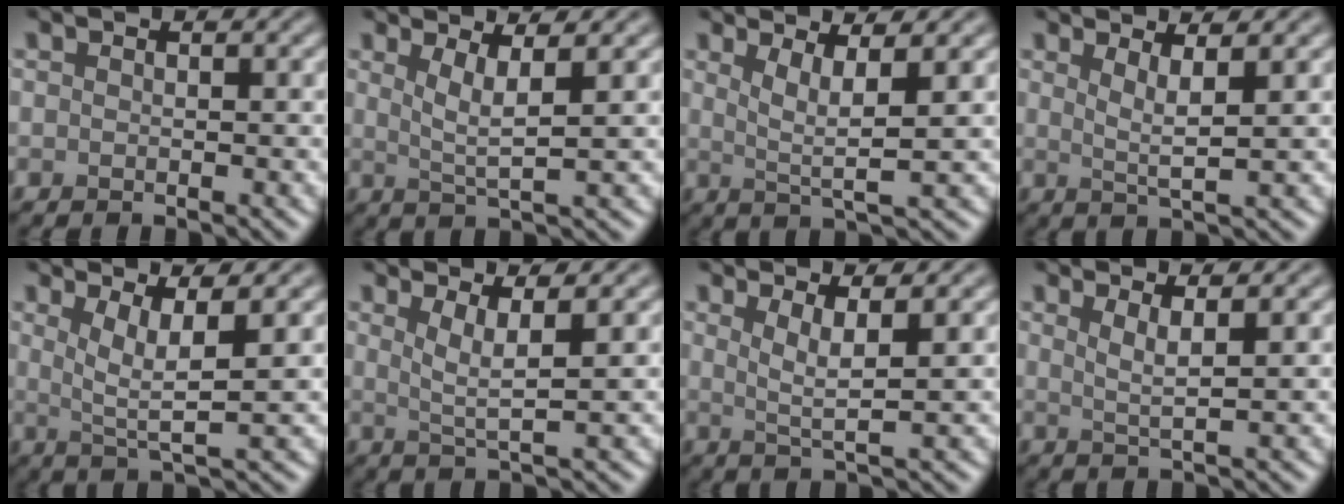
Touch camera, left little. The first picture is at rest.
{"total": 3.2, "force": [1.2, 0.6, 2.8], "torque": [-0.048, -0.006, 0.025]}
{"total": 3.5, "force": [1.3, 0.6, 3.2], "torque": [-0.058, -0.008, 0.026]}
{"total": 2.6, "force": [1.2, 0.5, 2.3], "torque": [-0.036, -0.005, 0.021]}
{"total": 4.1, "force": [1.3, 0.8, 3.8], "torque": [-0.068, -0.006, 0.027]}
{"total": 3.1, "force": [1.2, 0.6, 2.8], "torque": [-0.047, -0.006, 0.024]}
{"total": 3.0, "force": [1.2, 0.5, 2.7], "torque": [-0.045, -0.006, 0.022]}
{"total": 2.3, "force": [1.2, 0.5, 2.0], "torque": [-0.031, -0.004, 0.019]}